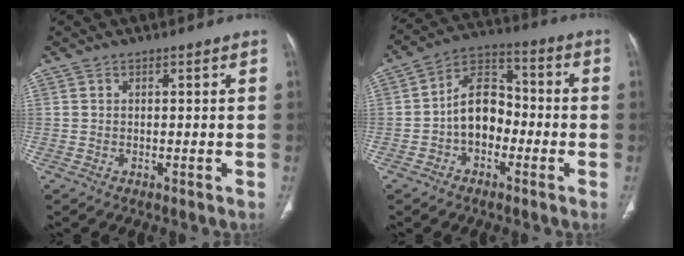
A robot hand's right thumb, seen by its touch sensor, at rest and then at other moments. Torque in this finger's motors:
{"motor_torque": [1.38, 1.57, 1.46, -0.59, 0.09]}